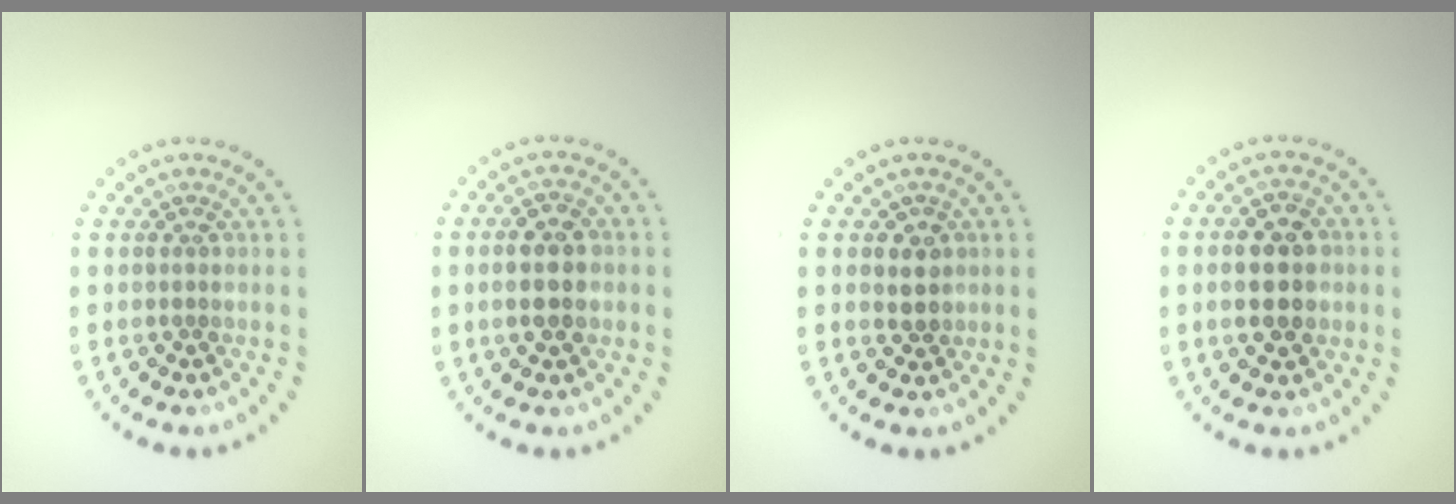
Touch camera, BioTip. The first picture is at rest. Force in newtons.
{"total": 3.6, "press": 3.6, "slide": 0.4}
{"total": 1.5, "press": 1.4, "slide": 0.4}
{"total": 4.5, "press": 4.5, "slide": 0.1}